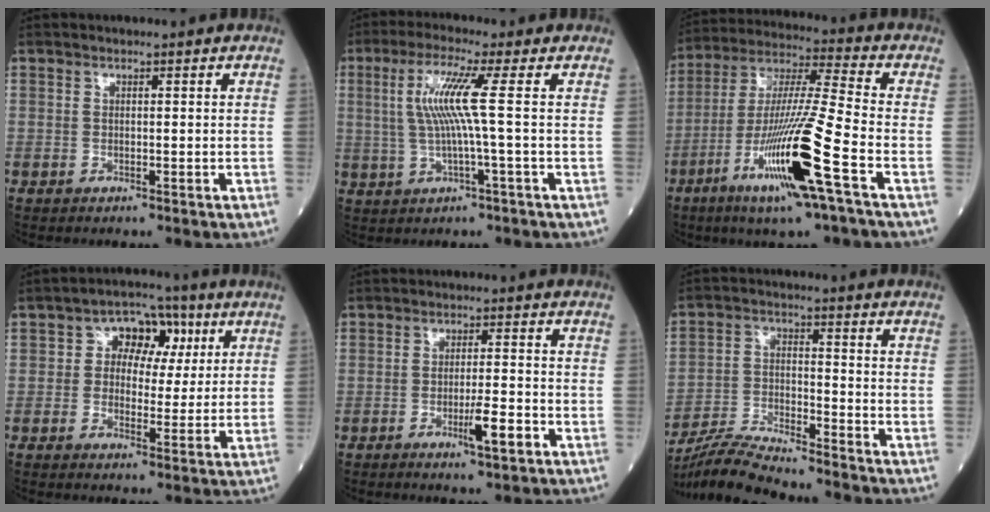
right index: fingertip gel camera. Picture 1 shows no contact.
{"total": 7.1, "force": [0.9, -1.2, 6.9], "torque": [-0.147, 0.008, 0.022]}
{"total": 17.7, "force": [-7.2, -0.5, 16.1], "torque": [-0.333, -0.025, -0.138]}
{"total": 7.1, "force": [2.0, 5.1, 4.6], "torque": [-0.054, 0.026, 0.028]}
{"total": 5.0, "force": [-2.1, 0.4, 4.5], "torque": [-0.074, -0.005, -0.034]}
{"total": 9.7, "force": [-9.3, -0.6, 2.9], "torque": [-0.055, -0.012, -0.171]}